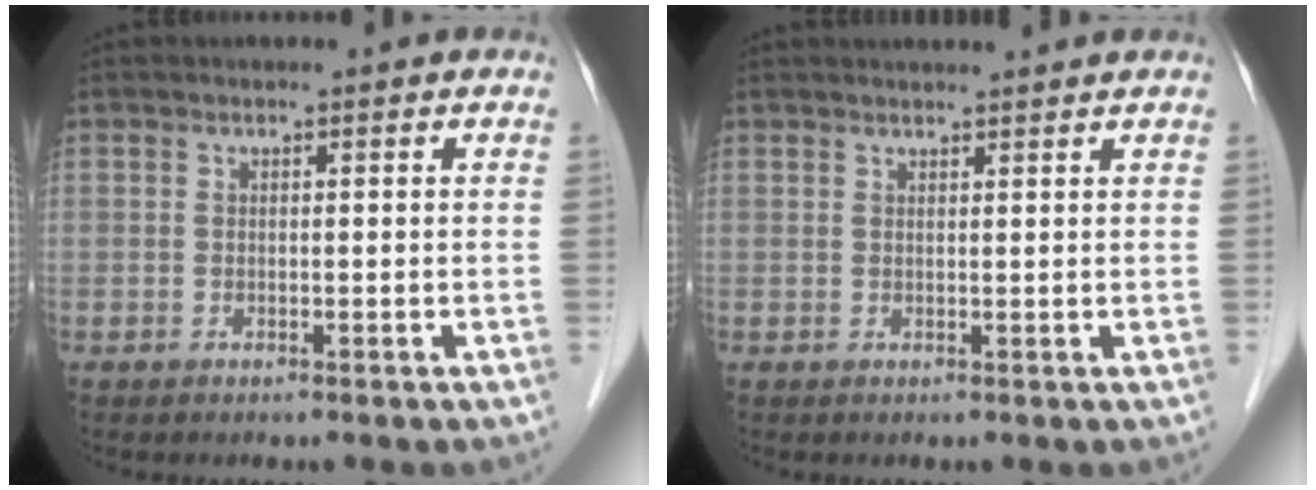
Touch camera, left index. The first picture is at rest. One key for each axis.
{"total": 5.0, "fx": 4.8, "fy": -0.3, "fz": 1.4, "tx": -0.016, "ty": 0.021, "tz": 0.055}